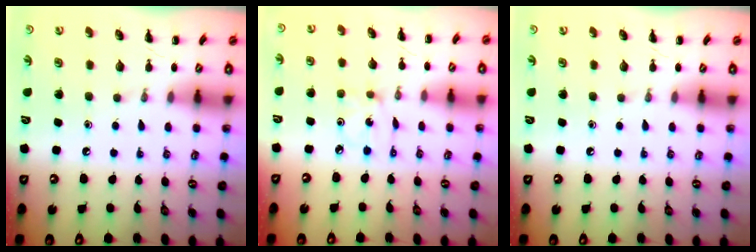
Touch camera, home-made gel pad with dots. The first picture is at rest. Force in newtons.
{"total": 1.8, "press": 1.7, "slide": 0.5}
{"total": 0.0}